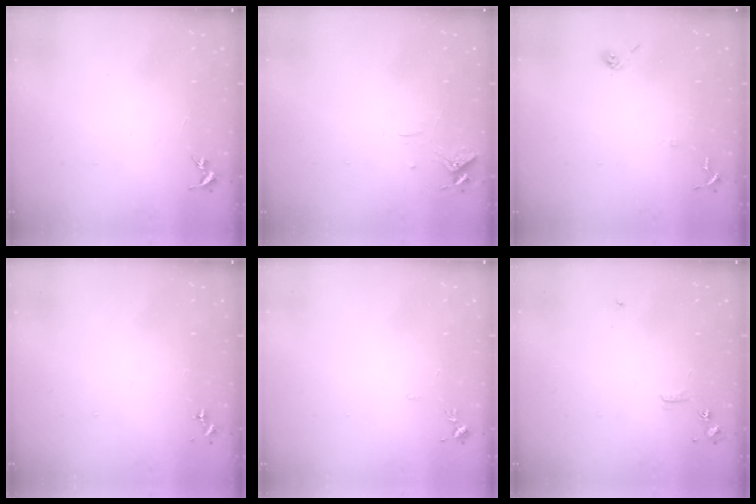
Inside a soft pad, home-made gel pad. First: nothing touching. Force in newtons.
{"total": 6.2, "press": 6.2, "slide": 0.5}
{"total": 6.4, "press": 6.4, "slide": 0.4}
{"total": 0.0}
{"total": 4.3, "press": 4.2, "slide": 0.6}
{"total": 5.9, "press": 5.9, "slide": 0.7}